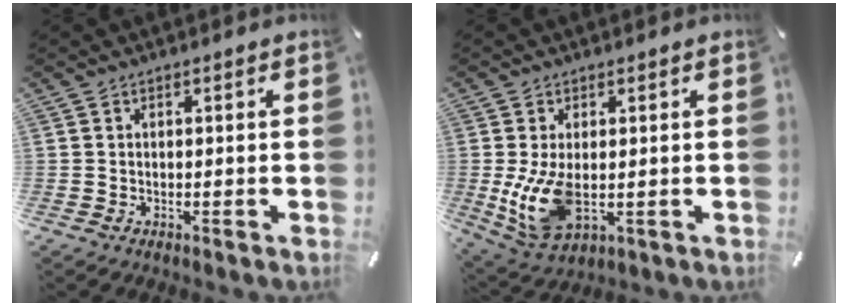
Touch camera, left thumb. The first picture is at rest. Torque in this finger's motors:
{"motor_torque": [0.68, 2.52, 1.42, -0.07, 0.54]}